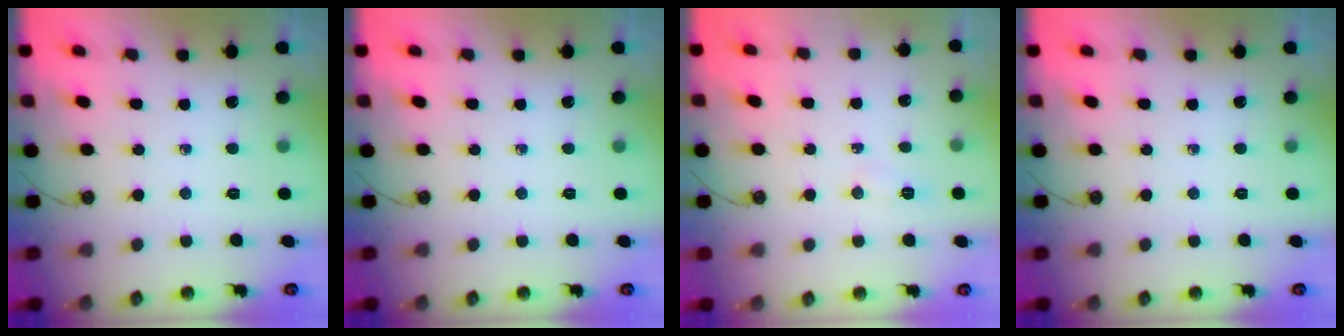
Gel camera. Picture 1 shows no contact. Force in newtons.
{"total": 0.0}
{"total": 5.7, "press": 5.4, "slide": 2.1}
{"total": 0.0}